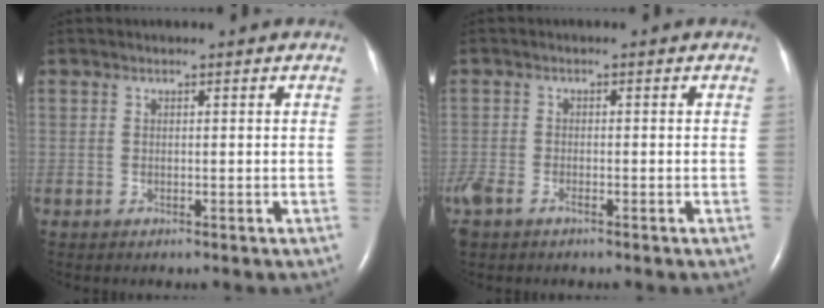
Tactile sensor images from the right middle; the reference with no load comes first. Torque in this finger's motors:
{"motor_torque": [0.32, -0.23, 0.00, 0.01]}